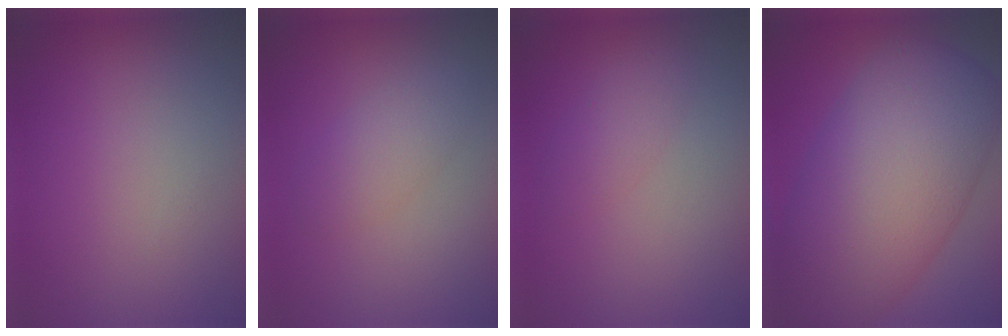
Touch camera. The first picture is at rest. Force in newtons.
{"total": 2.4, "press": 2.4, "slide": 0.1}
{"total": 0.7, "press": 0.7, "slide": 0.1}
{"total": 14.0, "press": 14.0, "slide": 0.3}